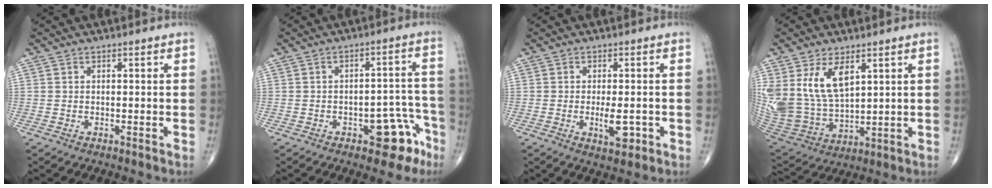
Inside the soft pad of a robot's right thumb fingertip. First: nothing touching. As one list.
[{"total": 8.4, "force": [-4.8, 4.2, 5.5], "torque": [-0.032, 0.047, -0.056]}, {"total": 4.8, "force": [-1.3, 1.9, 4.3], "torque": [-0.062, -0.005, -0.015]}, {"total": 15.4, "force": [6.2, 8.6, 11.2], "torque": [-0.214, -0.028, 0.141]}]